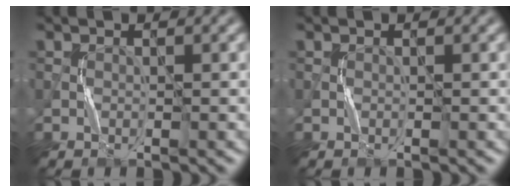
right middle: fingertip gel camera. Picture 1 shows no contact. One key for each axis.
{"total": 0.0}